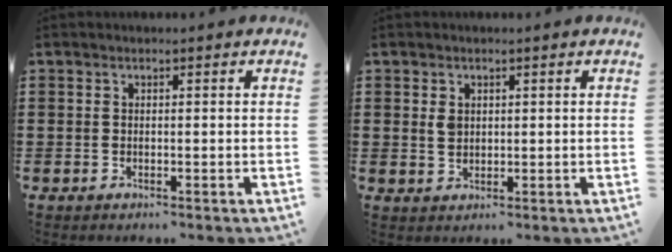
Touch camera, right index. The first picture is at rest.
{"total": 2.0, "force": [0.7, 1.5, 1.2], "torque": [-0.028, 0.005, 0.013]}